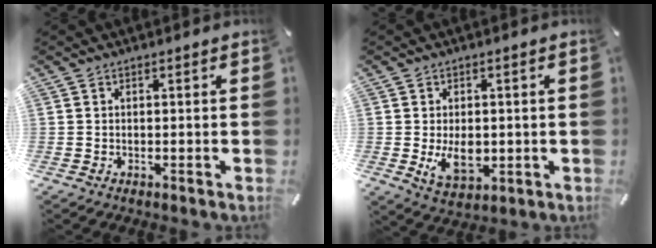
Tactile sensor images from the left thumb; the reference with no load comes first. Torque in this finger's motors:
{"motor_torque": [0.68, 0.68, 0.27, -0.05, 0.06]}